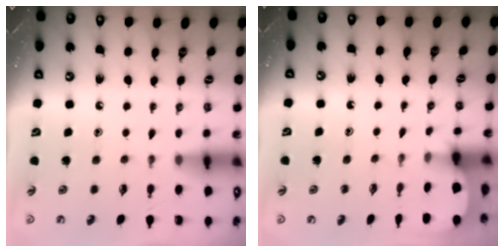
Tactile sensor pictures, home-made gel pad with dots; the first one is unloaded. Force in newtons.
{"total": 1.0, "press": 0.9, "slide": 0.1}